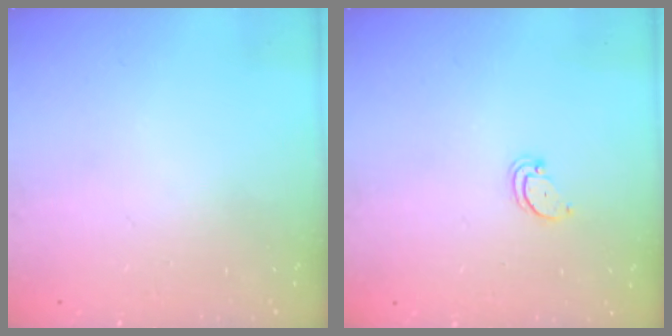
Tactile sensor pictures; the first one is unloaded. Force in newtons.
{"total": 2.5, "press": 2.5, "slide": 0.3}